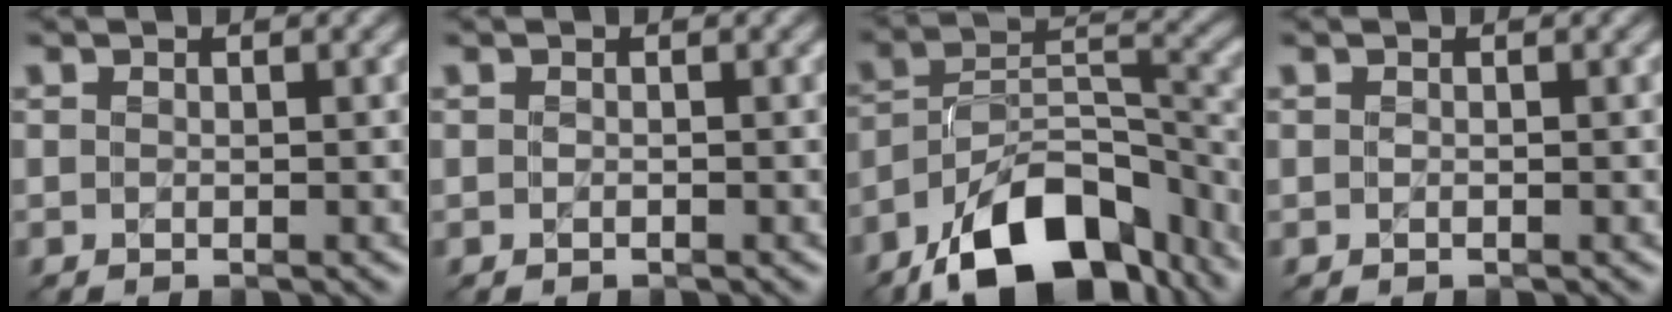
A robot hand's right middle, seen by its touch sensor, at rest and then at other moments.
{"total": 0.0}
{"total": 13.4, "force": [-9.2, 6.1, 7.7], "torque": [-0.127, 0.008, -0.164]}
{"total": 0.0}